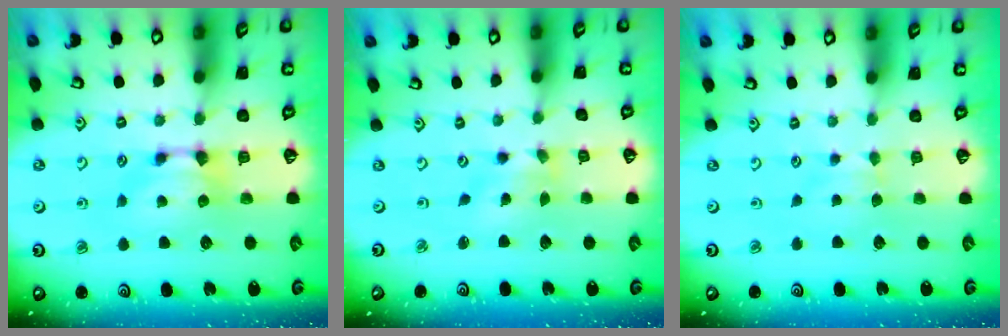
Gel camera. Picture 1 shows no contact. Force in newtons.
{"total": 2.2, "press": 2.0, "slide": 1.0}
{"total": 2.2, "press": 2.2, "slide": 0.5}